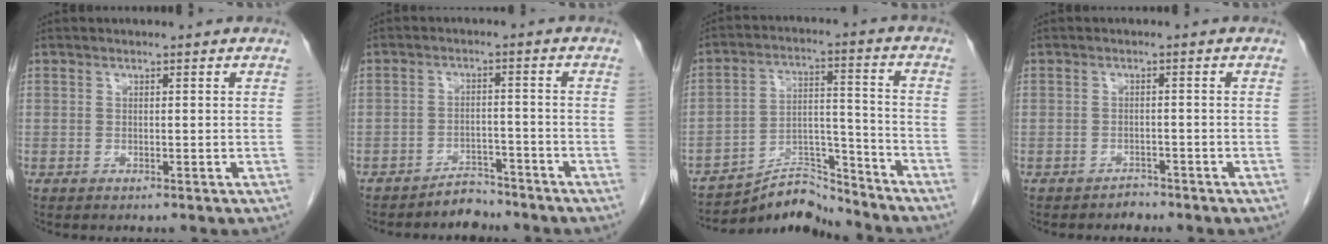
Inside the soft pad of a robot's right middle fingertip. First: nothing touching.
{"total": 3.6, "force": [-3.4, 1.3, 0.0], "torque": [-0.001, 0.001, -0.054]}
{"total": 8.9, "force": [-8.9, 0.8, 0.1], "torque": [0.001, 0.037, -0.157]}
{"total": 1.3, "force": [-1.2, 0.5, -0.1], "torque": [-0.002, 0.000, -0.020]}